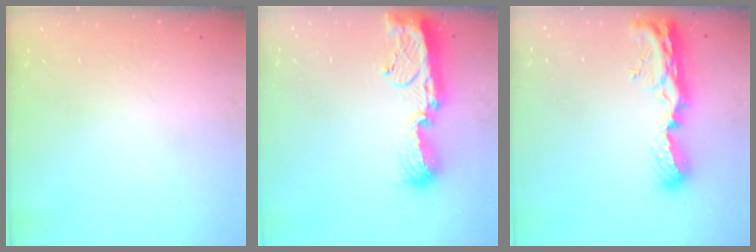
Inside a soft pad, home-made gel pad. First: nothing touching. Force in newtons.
{"total": 12.6, "press": 12.5, "slide": 1.0}
{"total": 10.3, "press": 10.2, "slide": 1.2}